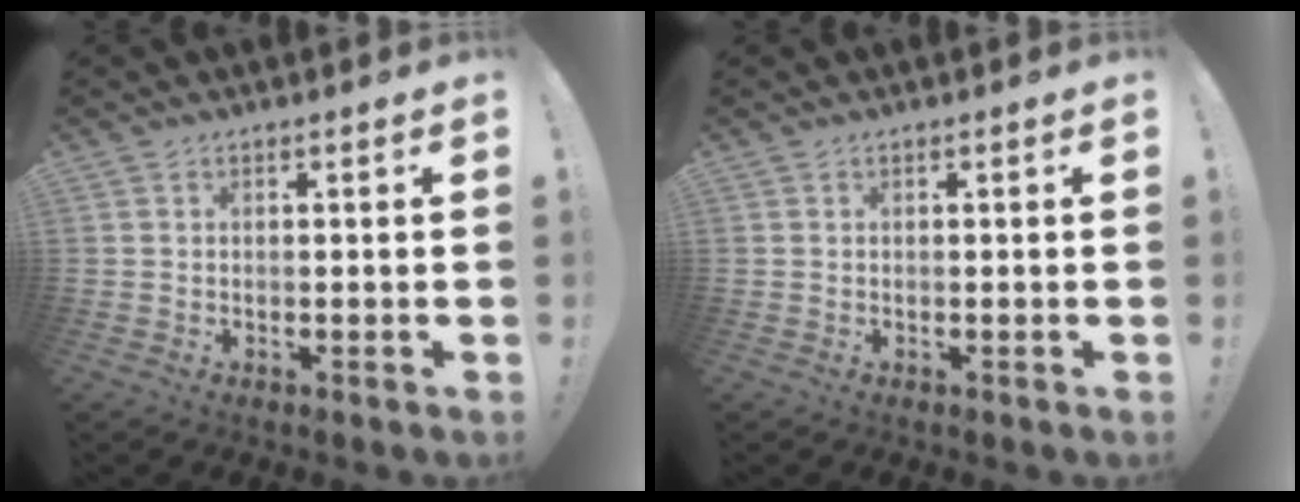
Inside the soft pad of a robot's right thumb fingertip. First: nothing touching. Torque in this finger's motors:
{"motor_torque": [0.00, 0.00, -0.02, 0.01, 0.00]}